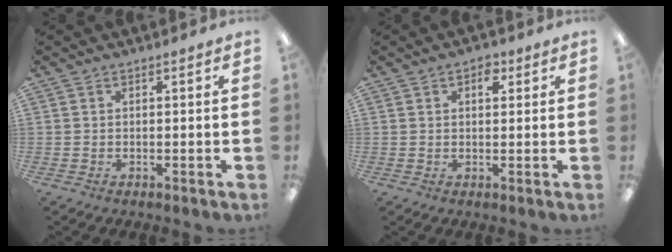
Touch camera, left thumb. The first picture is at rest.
{"total": 3.4, "force": [1.7, 2.0, 2.2], "torque": [-0.014, -0.009, 0.023]}